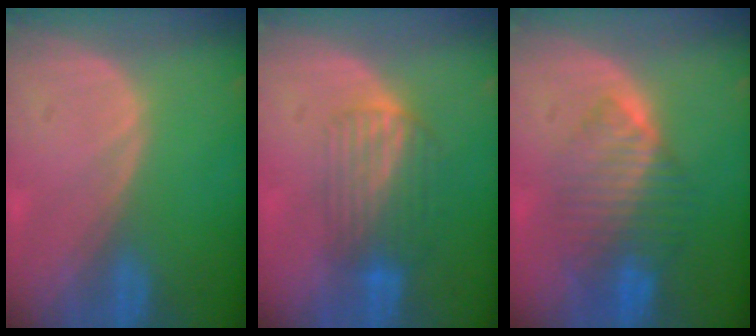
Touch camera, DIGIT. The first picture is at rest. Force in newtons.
{"total": 6.8, "press": 6.1, "slide": 3.2}
{"total": 7.8, "press": 7.4, "slide": 2.3}